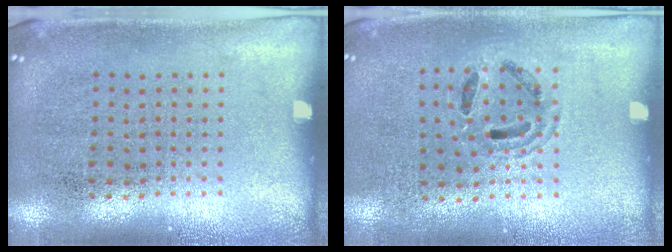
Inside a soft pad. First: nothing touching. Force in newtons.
{"total": 1.0, "press": 1.0, "slide": 0.1}